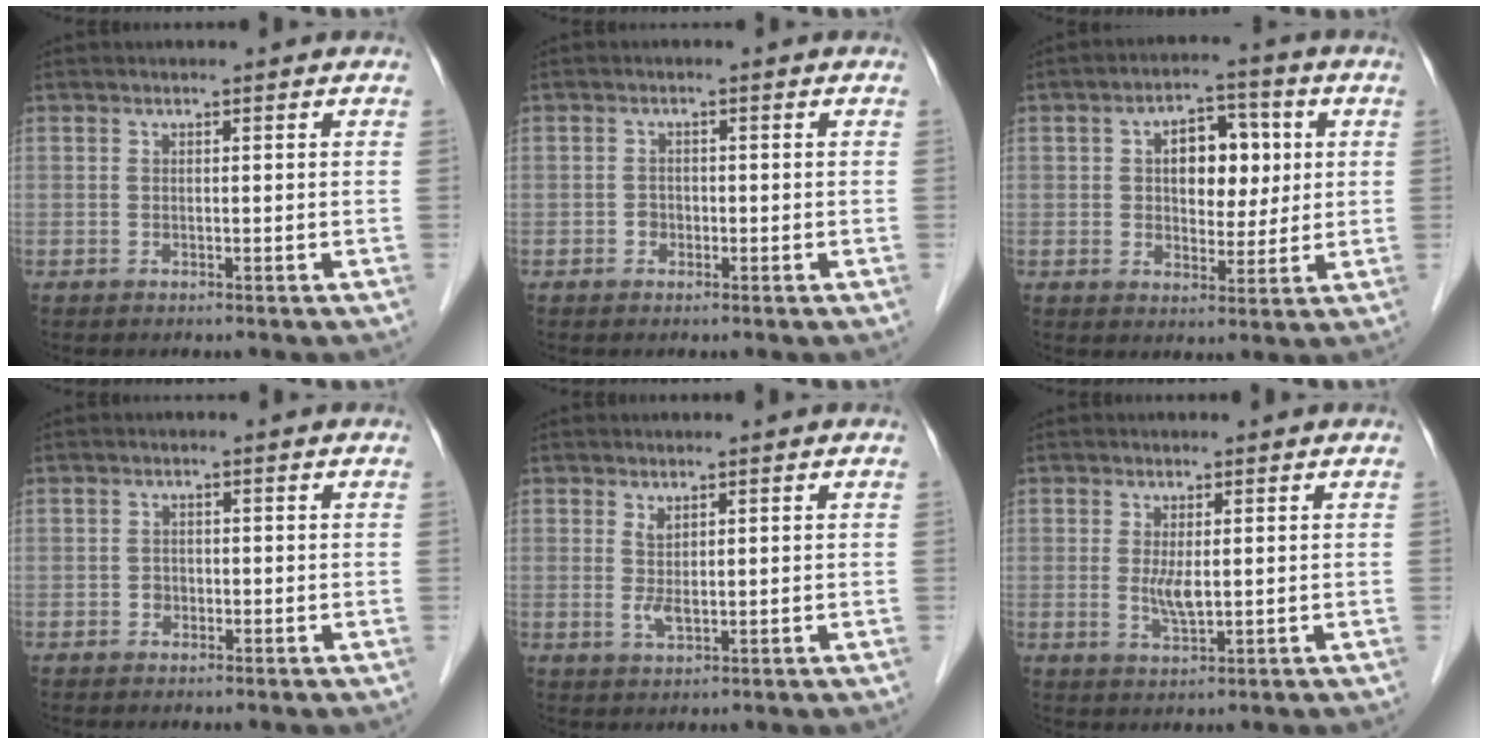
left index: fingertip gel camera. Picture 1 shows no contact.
{"total": 1.3, "force": [-0.5, 1.1, 0.5], "torque": [-0.004, 0.006, -0.009]}
{"total": 8.0, "force": [1.5, 4.8, 6.2], "torque": [-0.094, 0.024, 0.027]}
{"total": 1.1, "force": [-0.4, 1.0, 0.4], "torque": [-0.003, 0.005, -0.009]}
{"total": 2.2, "force": [0.6, 0.8, 2.0], "torque": [-0.044, -0.001, 0.019]}
{"total": 2.8, "force": [0.2, 0.8, 2.7], "torque": [-0.057, -0.007, 0.009]}